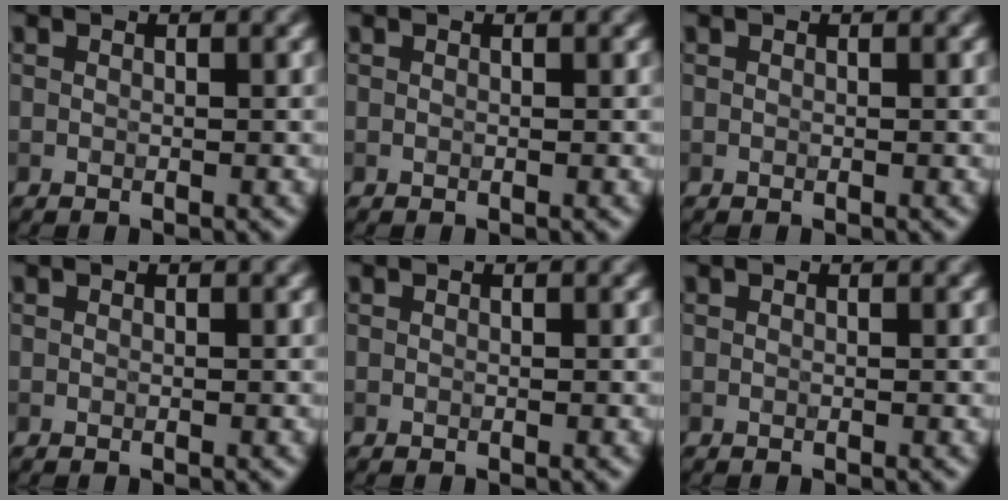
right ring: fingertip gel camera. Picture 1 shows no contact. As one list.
[{"total": 0.0}, {"total": 0.0}, {"total": 0.0}, {"total": 0.0}, {"total": 0.0}]